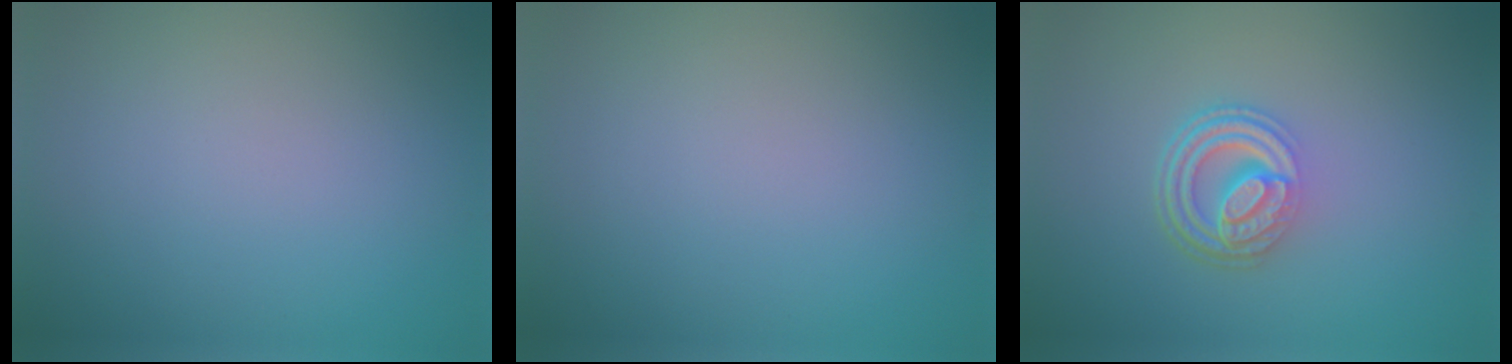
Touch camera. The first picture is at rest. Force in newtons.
{"total": 0.0}
{"total": 4.7, "press": 3.4, "slide": 3.3}